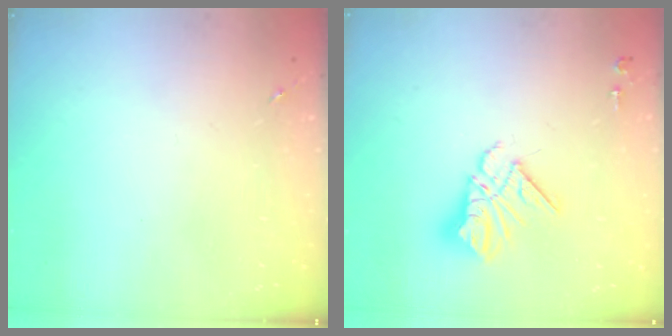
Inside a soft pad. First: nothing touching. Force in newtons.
{"total": 12.7, "press": 12.6, "slide": 1.1}